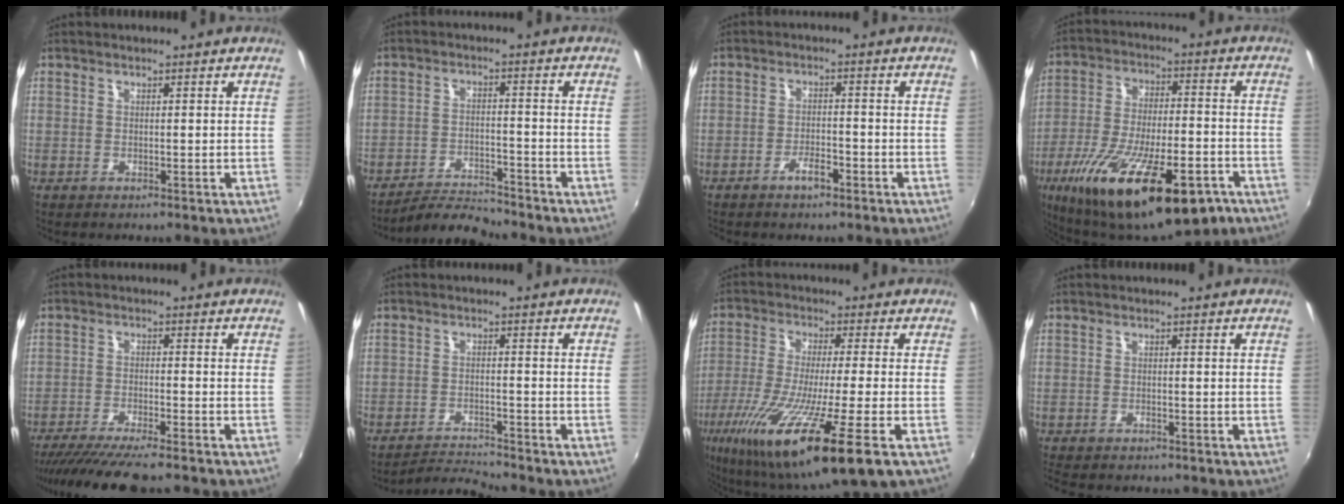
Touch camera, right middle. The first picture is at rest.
{"total": 7.4, "force": [-7.2, 0.1, 1.7], "torque": [-0.048, 0.000, -0.128]}
{"total": 3.4, "force": [-2.4, 1.1, 2.1], "torque": [-0.048, 0.002, -0.041]}
{"total": 25.6, "force": [-14.3, 8.9, 19.2], "torque": [-0.348, -0.051, -0.219]}
{"total": 11.2, "force": [-9.7, 0.5, 5.6], "torque": [-0.121, -0.032, -0.159]}
{"total": 5.2, "force": [-5.1, -1.1, 0.5], "torque": [-0.031, -0.001, -0.096]}
{"total": 19.7, "force": [-10.3, 0.6, 16.8], "torque": [-0.333, -0.071, -0.182]}
{"total": 3.2, "force": [-2.8, 1.0, 1.3], "torque": [-0.035, -0.015, -0.046]}